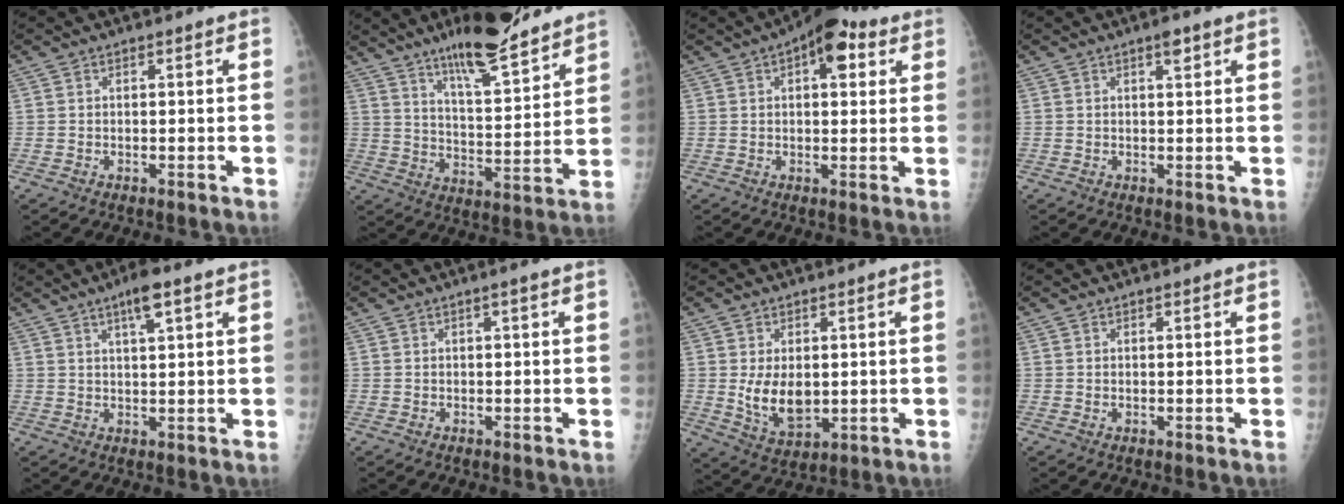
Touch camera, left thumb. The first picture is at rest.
{"total": 16.0, "force": [12.1, 3.5, 9.8], "torque": [-0.129, -0.078, 0.198]}
{"total": 9.5, "force": [4.2, 4.7, 7.2], "torque": [-0.070, 0.006, 0.050]}
{"total": 1.9, "force": [1.2, 0.7, 1.3], "torque": [-0.012, -0.005, 0.017]}
{"total": 5.1, "force": [2.9, 1.3, 3.9], "torque": [-0.059, -0.009, 0.046]}
{"total": 0.0}
{"total": 8.3, "force": [0.3, 5.4, 6.3], "torque": [-0.089, -0.018, 0.022]}
{"total": 0.6, "force": [0.2, 0.5, 0.3], "torque": [-0.003, -0.001, 0.001]}